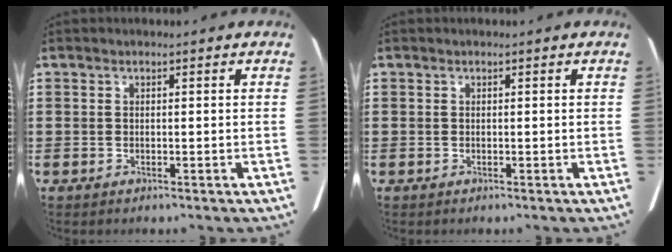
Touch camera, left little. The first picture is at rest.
{"total": 0.0}